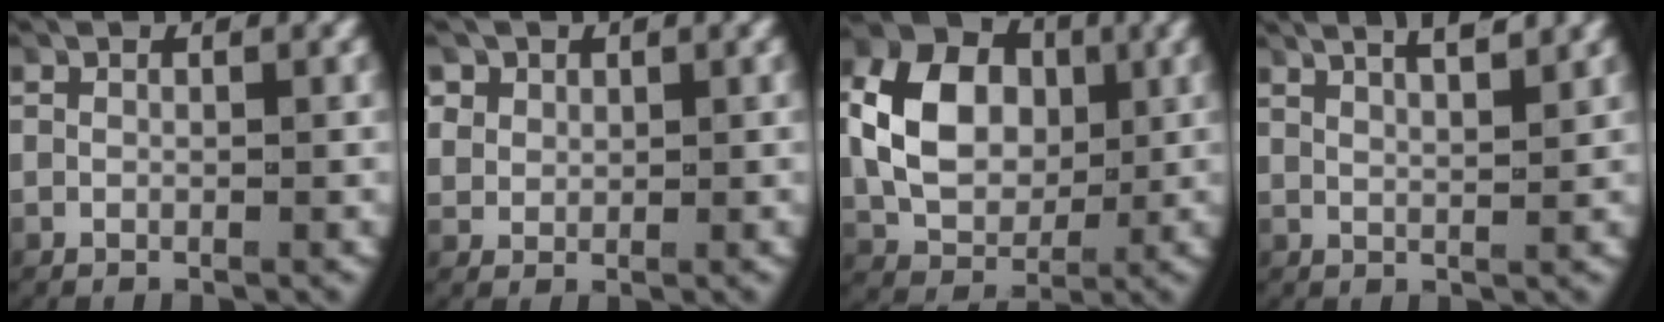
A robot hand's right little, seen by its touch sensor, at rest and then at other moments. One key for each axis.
{"total": 2.3, "fx": 1.0, "fy": 1.9, "fz": 0.8, "tx": -0.025, "ty": -0.003, "tz": 0.024}
{"total": 8.7, "fx": 1.1, "fy": 6.7, "fz": 5.4, "tx": -0.110, "ty": 0.001, "tz": 0.018}
{"total": 5.3, "fx": 4.3, "fy": 1.3, "fz": 2.9, "tx": -0.043, "ty": 0.010, "tz": 0.067}